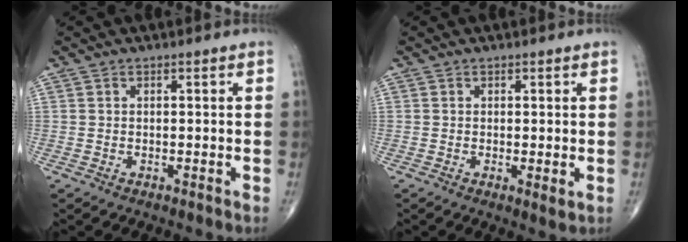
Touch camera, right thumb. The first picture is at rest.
{"total": 1.6, "force": [-0.1, 0.5, 1.6], "torque": [-0.026, -0.009, -0.004]}